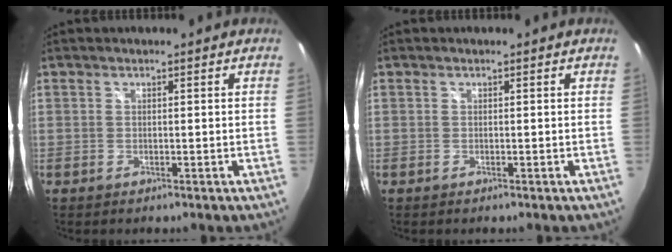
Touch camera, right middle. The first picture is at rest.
{"total": 0.0}